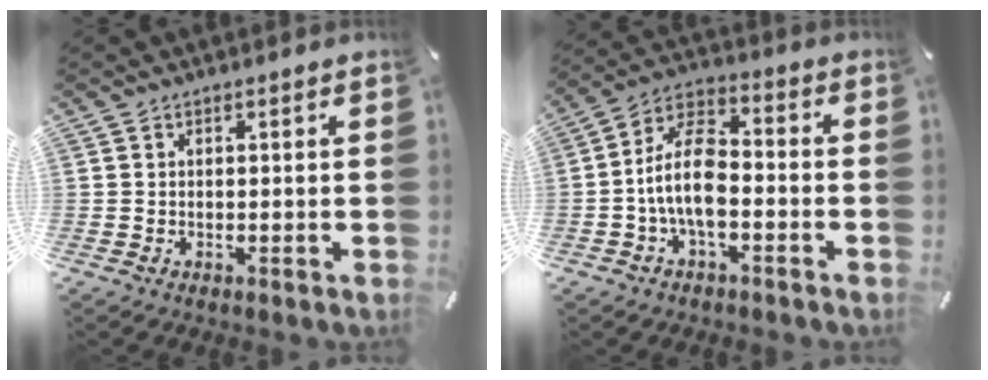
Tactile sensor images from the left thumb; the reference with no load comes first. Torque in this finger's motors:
{"motor_torque": [1.81, 2.75, 1.66, 0.53, 0.21]}